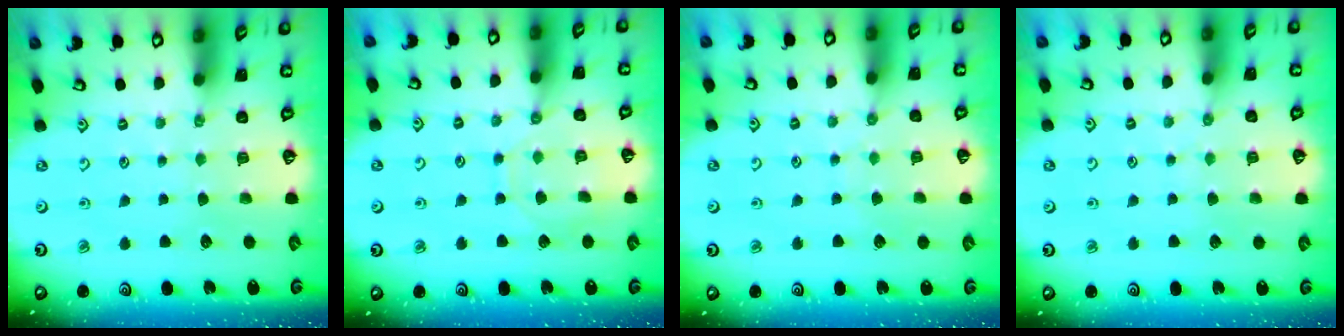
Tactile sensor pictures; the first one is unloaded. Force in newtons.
{"total": 8.4, "press": 8.4, "slide": 0.6}
{"total": 5.2, "press": 5.2, "slide": 0.4}
{"total": 4.3, "press": 4.3, "slide": 0.3}